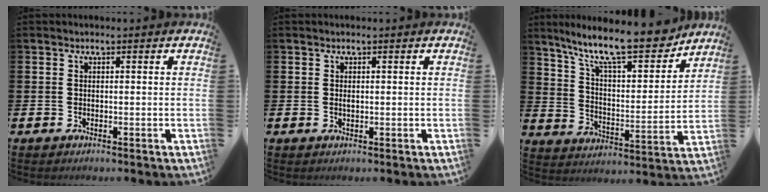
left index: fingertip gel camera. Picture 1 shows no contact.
{"total": 0.5, "force": [0.2, 0.3, 0.4], "torque": [-0.010, 0.001, 0.003]}
{"total": 13.3, "force": [11.4, 2.7, 6.3], "torque": [-0.142, -0.068, 0.196]}